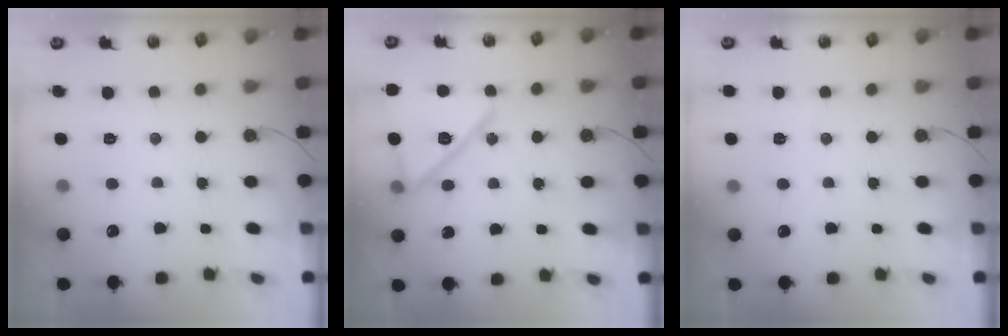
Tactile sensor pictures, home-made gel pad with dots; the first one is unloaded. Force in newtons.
{"total": 17.8, "press": 17.7, "slide": 2.4}
{"total": 1.5, "press": 1.5, "slide": 0.5}